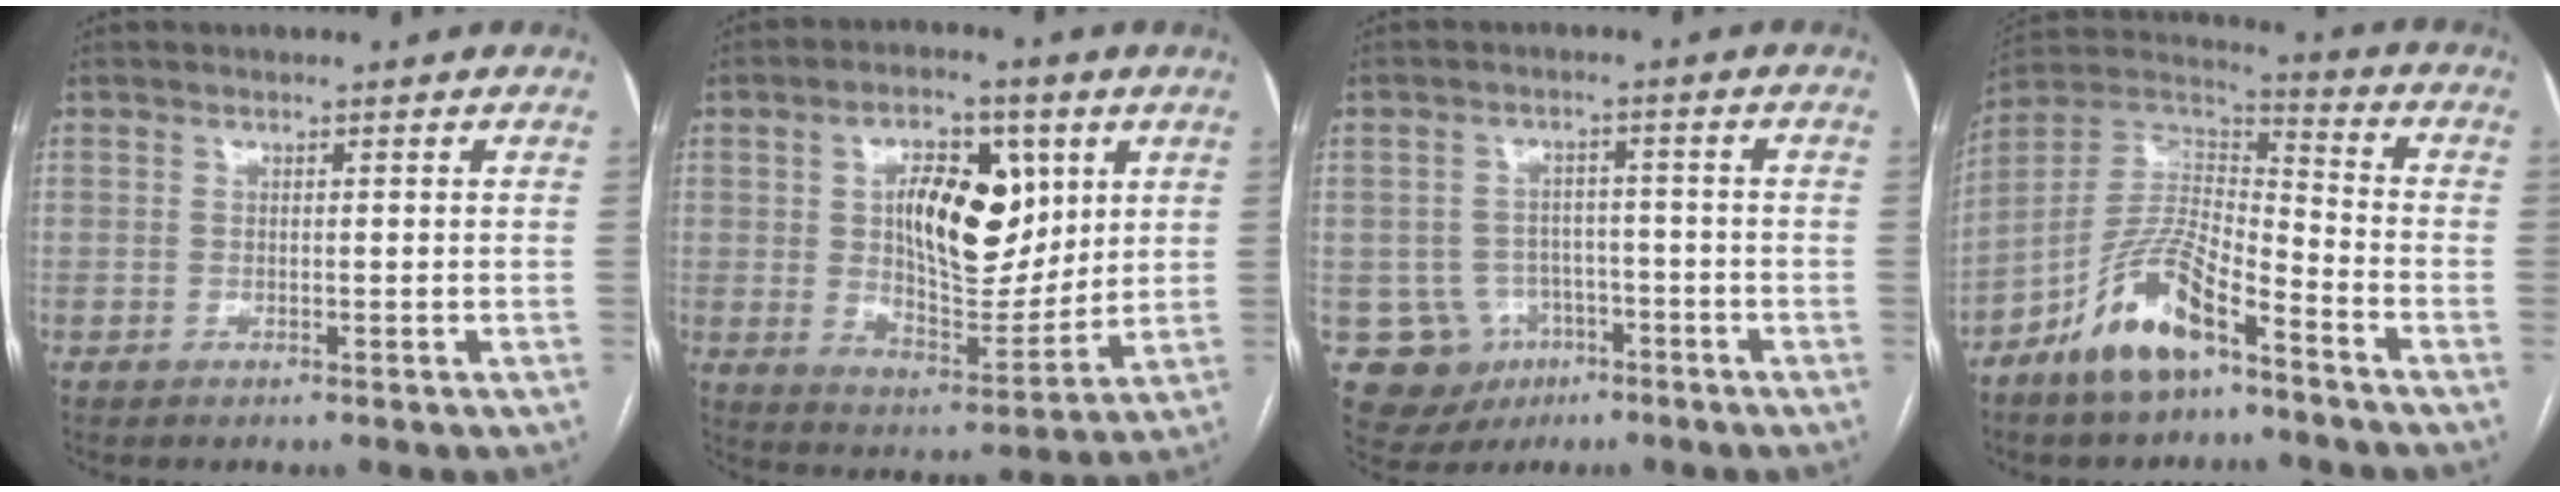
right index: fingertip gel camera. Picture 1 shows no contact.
{"total": 14.6, "force": [4.0, 7.0, 12.1], "torque": [-0.200, 0.010, 0.075]}
{"total": 9.4, "force": [-3.5, 8.6, 1.7], "torque": [-0.037, 0.016, -0.035]}
{"total": 12.6, "force": [-8.0, 3.8, 9.0], "torque": [-0.183, 0.009, -0.149]}